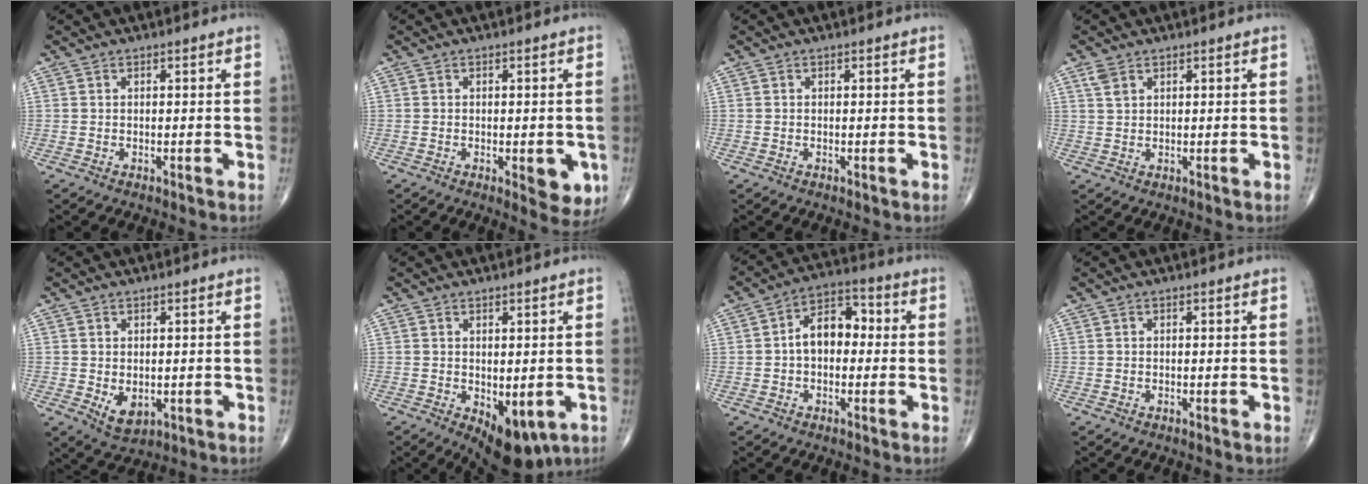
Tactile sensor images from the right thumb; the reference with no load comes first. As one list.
[{"total": 5.9, "force": [-1.6, 2.5, 5.1], "torque": [-0.044, -0.007, -0.016]}, {"total": 0.0}, {"total": 2.2, "force": [1.4, 1.2, 1.3], "torque": [-0.027, 0.003, 0.035]}, {"total": 4.7, "force": [-0.8, 3.0, 3.4], "torque": [-0.045, -0.010, 0.000]}, {"total": 9.0, "force": [-3.1, 4.7, 7.0], "torque": [-0.074, -0.004, -0.029]}, {"total": 8.7, "force": [-0.2, 5.7, 6.5], "torque": [-0.084, 0.034, -0.016]}, {"total": 0.0}]